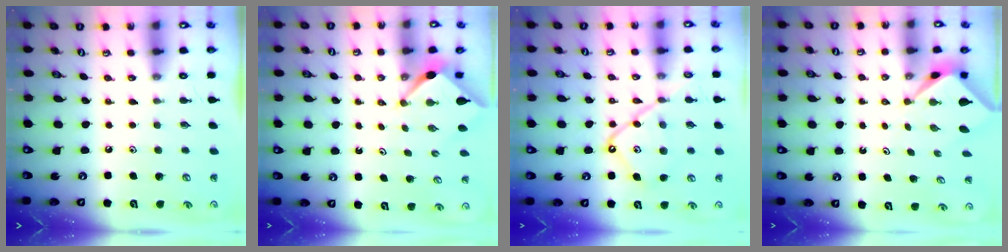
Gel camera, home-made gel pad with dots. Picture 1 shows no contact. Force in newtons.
{"total": 2.6, "press": 2.6, "slide": 0.3}
{"total": 13.8, "press": 13.7, "slide": 1.2}
{"total": 2.2, "press": 2.2, "slide": 0.2}